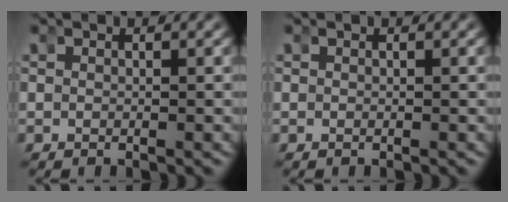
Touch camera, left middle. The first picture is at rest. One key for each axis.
{"total": 0.0}